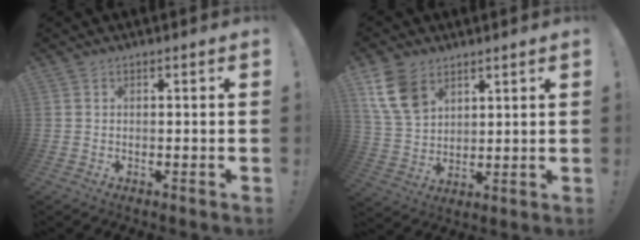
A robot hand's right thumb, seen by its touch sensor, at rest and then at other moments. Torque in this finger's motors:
{"motor_torque": [0.01, 0.25, 0.60, 0.88, 0.08]}